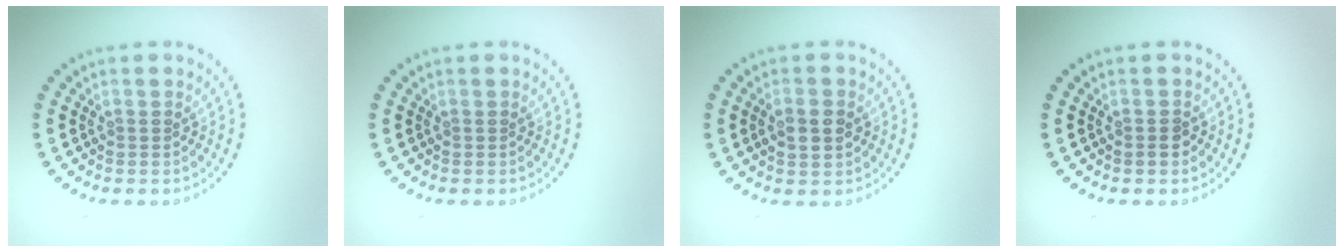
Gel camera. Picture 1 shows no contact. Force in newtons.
{"total": 0.0}
{"total": 3.0, "press": 3.0, "slide": 0.3}
{"total": 1.3, "press": 1.2, "slide": 0.6}